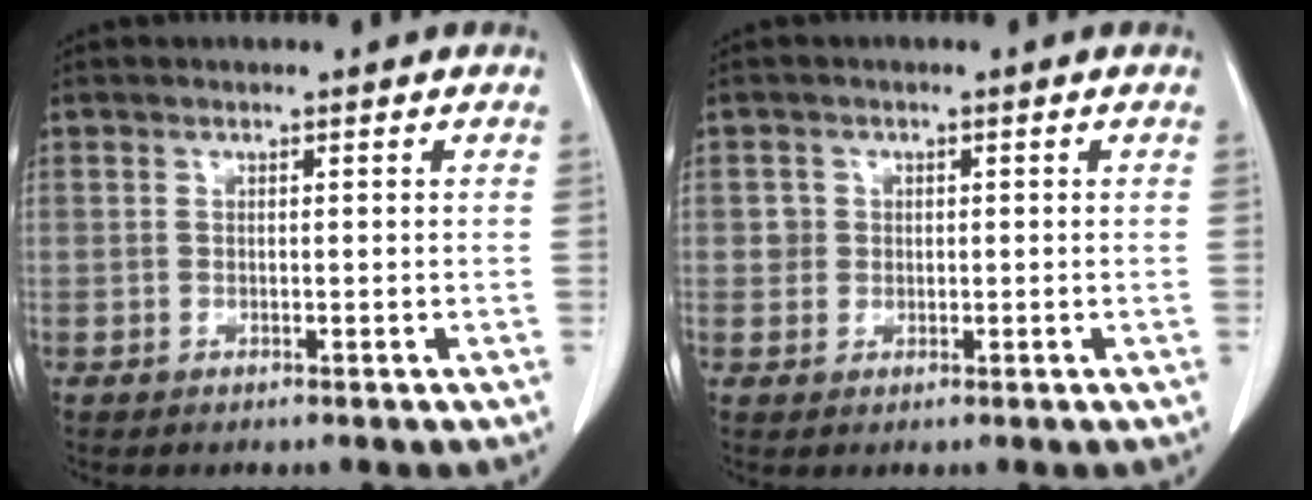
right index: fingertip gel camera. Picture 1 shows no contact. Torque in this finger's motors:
{"motor_torque": [-0.03, 0.02, 0.04, 0.00]}